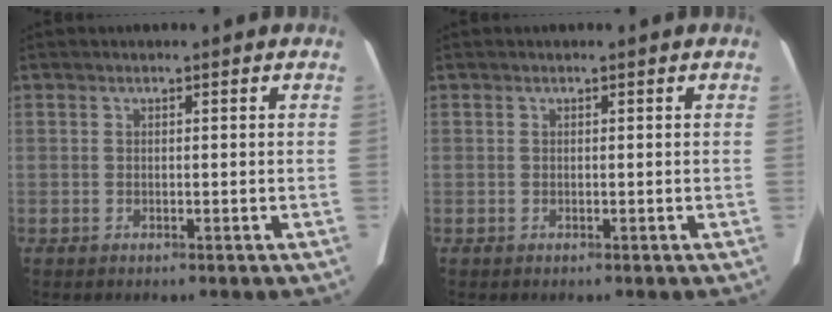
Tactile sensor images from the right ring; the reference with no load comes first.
{"total": 0.0}